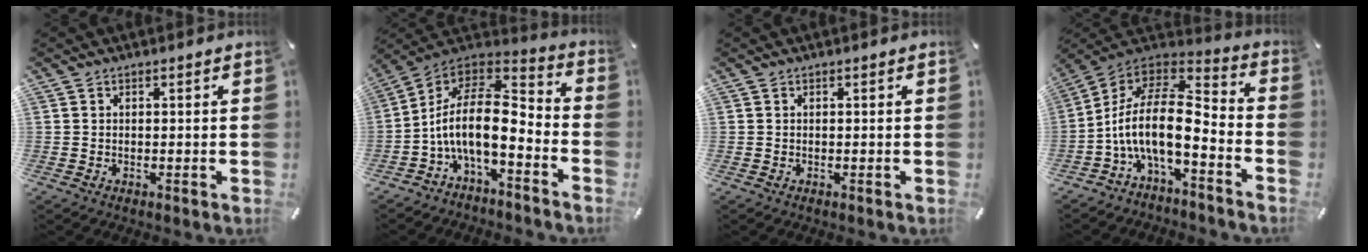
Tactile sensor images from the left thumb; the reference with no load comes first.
{"total": 14.7, "force": [-3.1, 7.3, 12.4], "torque": [-0.253, -0.007, -0.057]}
{"total": 0.0}
{"total": 15.9, "force": [-3.9, 7.1, 13.7], "torque": [-0.297, -0.005, -0.073]}